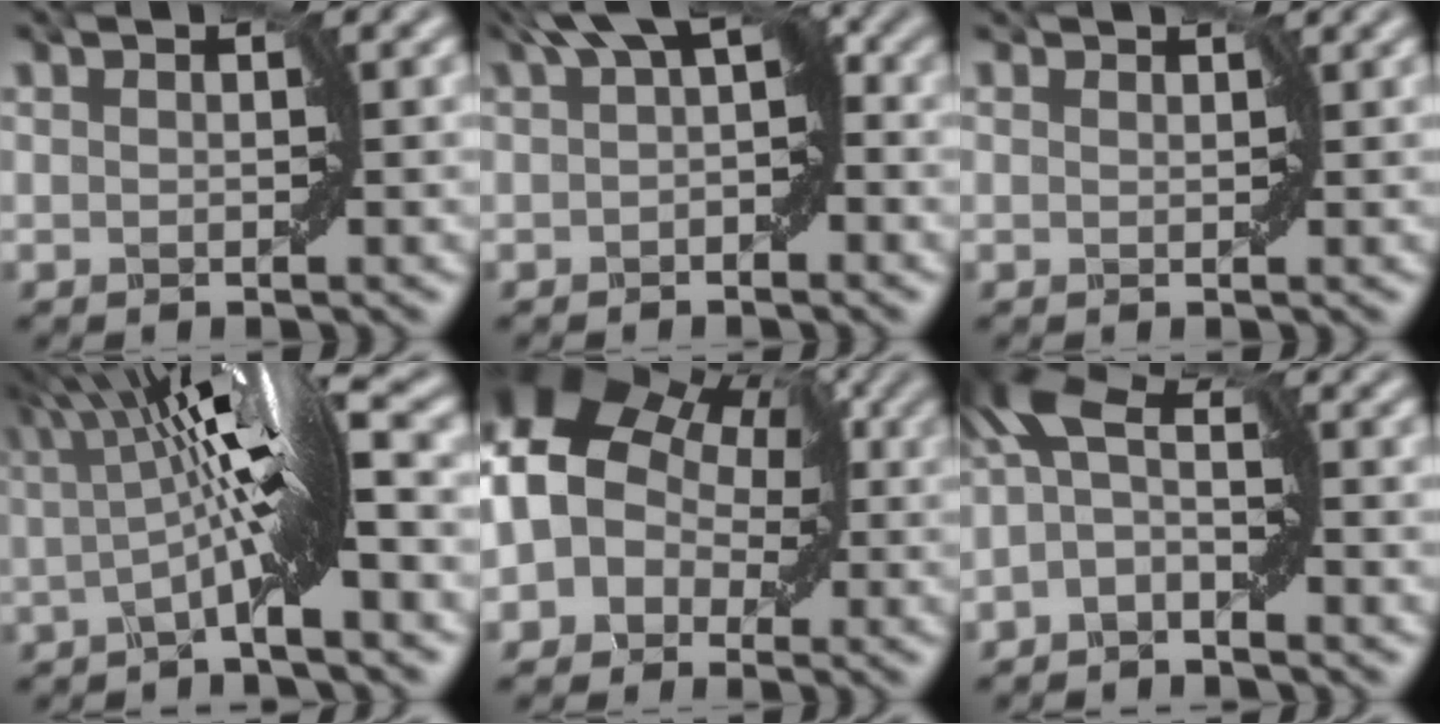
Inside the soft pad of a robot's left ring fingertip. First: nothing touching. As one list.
[{"total": 4.1, "force": [1.3, 1.8, 3.5], "torque": [-0.032, 0.012, 0.014]}, {"total": 1.3, "force": [1.1, 0.5, 0.3], "torque": [0.015, -0.005, 0.000]}, {"total": 7.6, "force": [0.4, 1.8, 7.4], "torque": [-0.109, 0.004, -0.001]}, {"total": 8.8, "force": [1.1, 7.4, 4.7], "torque": [-0.066, 0.017, -0.007]}, {"total": 4.1, "force": [-1.1, 2.0, 3.4], "torque": [-0.063, 0.017, -0.035]}]